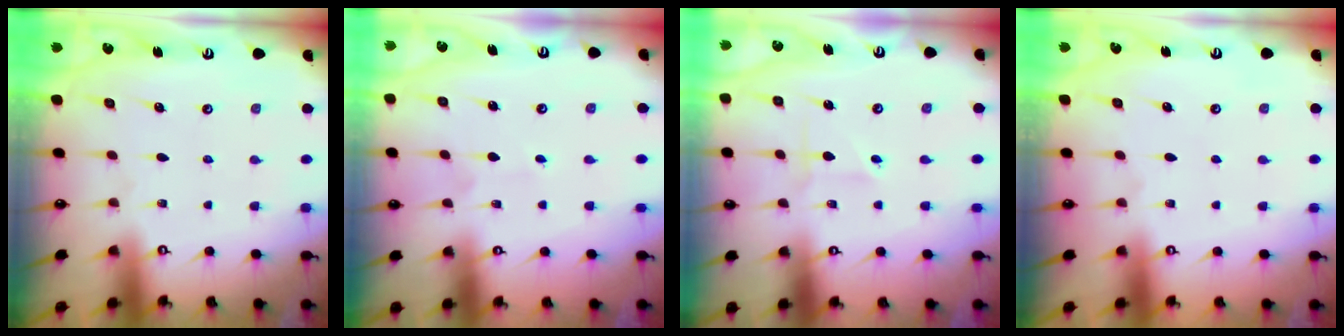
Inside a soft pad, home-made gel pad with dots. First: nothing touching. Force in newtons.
{"total": 1.1, "press": 1.1, "slide": 0.1}
{"total": 2.0, "press": 1.7, "slide": 1.0}
{"total": 0.0}